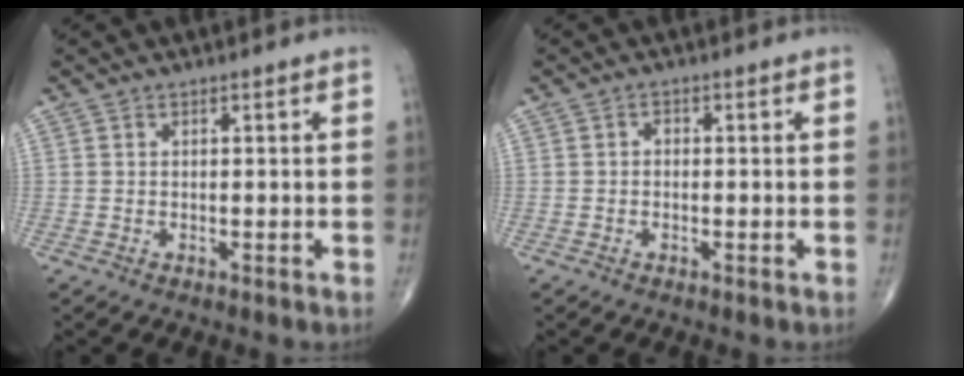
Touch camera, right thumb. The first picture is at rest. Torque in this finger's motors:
{"motor_torque": [-0.36, -0.21, -0.05, -0.28, 0.03]}